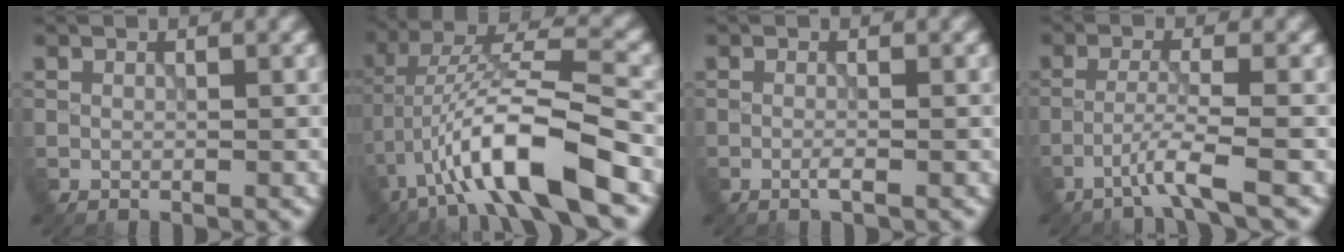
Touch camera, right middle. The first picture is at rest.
{"total": 10.2, "force": [-4.6, 2.3, 8.8], "torque": [-0.167, 0.019, -0.087]}
{"total": 0.8, "force": [-0.4, 0.1, 0.7], "torque": [-0.014, 0.000, -0.011]}
{"total": 3.1, "force": [-1.9, -0.2, 2.5], "torque": [-0.044, 0.007, -0.050]}